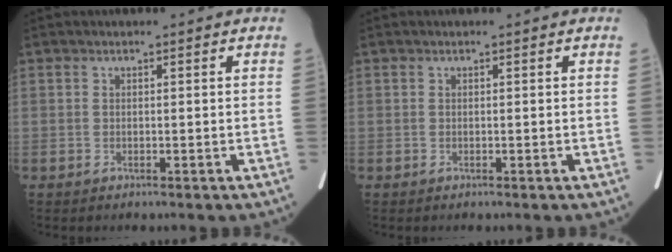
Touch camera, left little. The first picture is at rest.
{"total": 0.0}